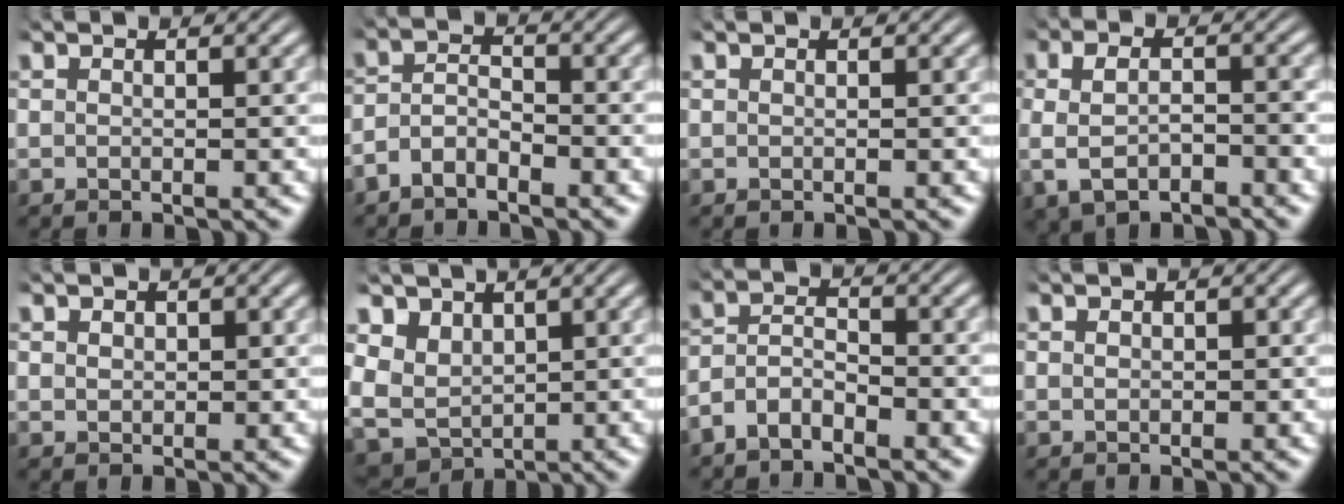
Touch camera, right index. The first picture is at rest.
{"total": 3.9, "force": [-2.4, 2.7, 1.5], "torque": [-0.031, -0.003, -0.046]}
{"total": 0.0}
{"total": 4.5, "force": [-1.1, 2.9, 3.3], "torque": [-0.071, -0.004, -0.011]}
{"total": 0.9, "force": [0.5, 0.7, 0.4], "torque": [-0.013, -0.003, 0.015]}
{"total": 8.1, "force": [0.1, 7.5, 3.1], "torque": [-0.122, -0.053, 0.018]}
{"total": 4.4, "force": [-2.6, 3.2, 1.6], "torque": [-0.038, -0.006, -0.053]}
{"total": 0.5, "force": [0.1, 0.4, 0.4], "torque": [-0.012, -0.003, 0.006]}